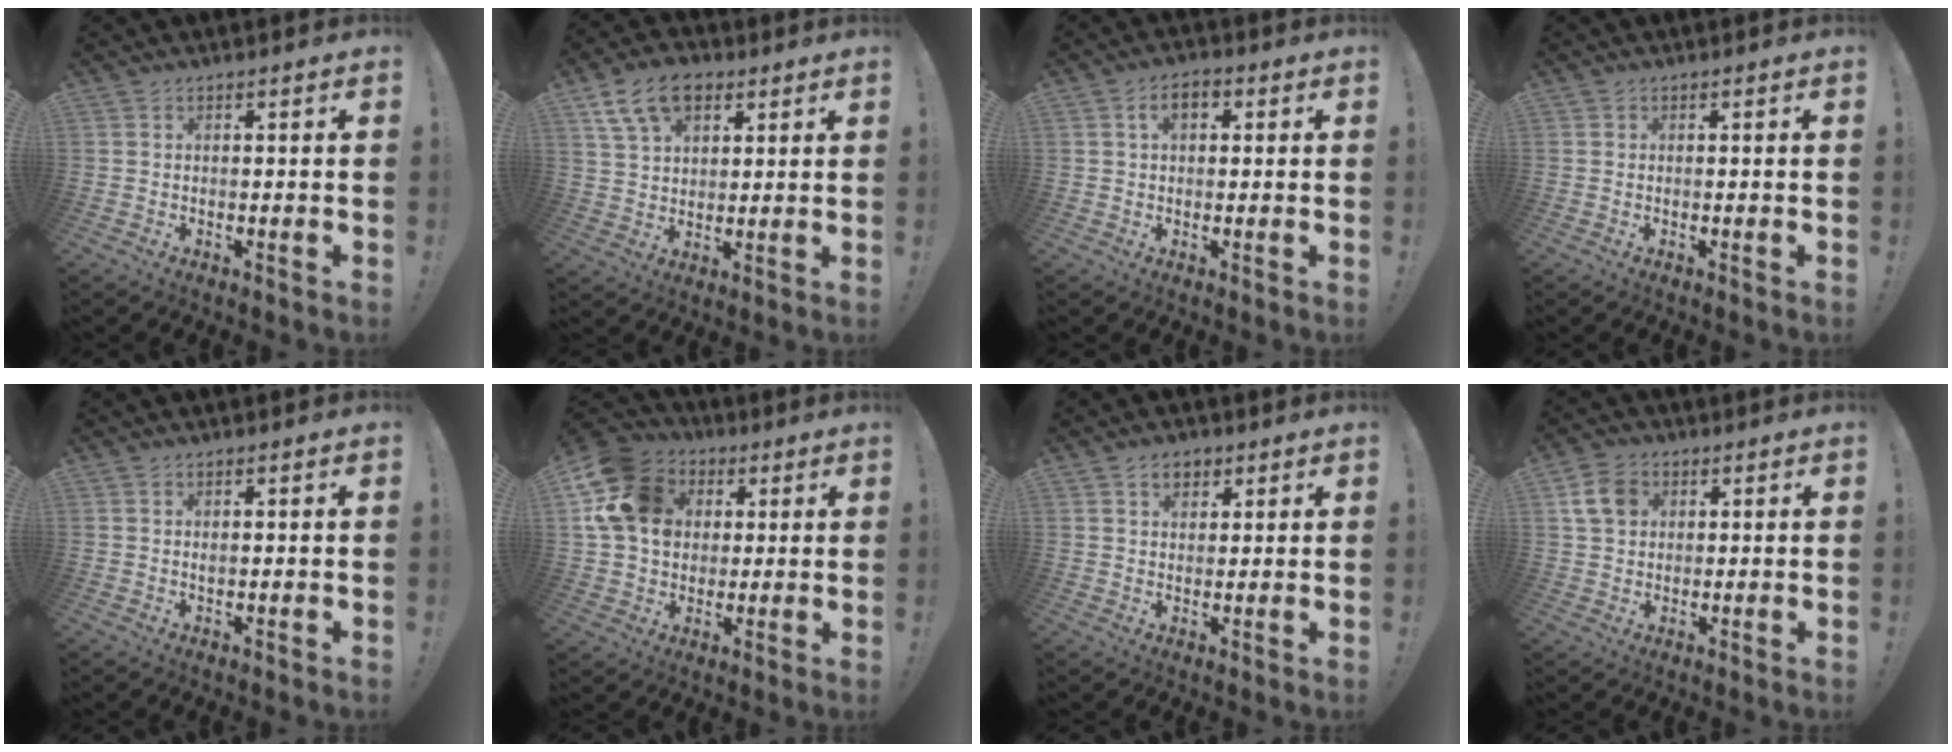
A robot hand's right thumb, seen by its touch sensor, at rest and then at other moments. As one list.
[{"total": 12.9, "force": [6.6, 8.3, 7.3], "torque": [-0.114, -0.018, 0.125]}, {"total": 4.8, "force": [1.2, 2.9, 3.6], "torque": [-0.055, 0.007, 0.020]}, {"total": 0.0}, {"total": 0.6, "force": [0.1, 0.3, 0.5], "torque": [-0.010, 0.001, 0.002]}, {"total": 17.3, "force": [4.0, 13.9, 9.5], "torque": [-0.164, -0.004, 0.079]}, {"total": 4.9, "force": [2.6, 3.6, 2.1], "torque": [-0.020, -0.006, 0.045]}, {"total": 8.3, "force": [2.7, 6.4, 4.5], "torque": [-0.078, 0.003, 0.055]}]